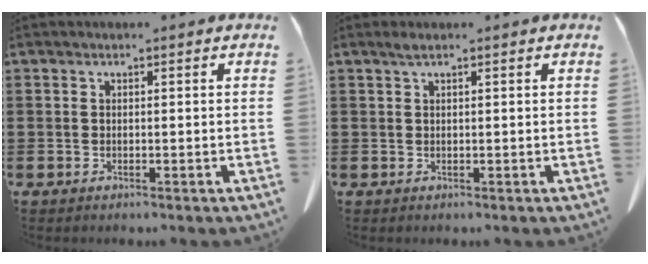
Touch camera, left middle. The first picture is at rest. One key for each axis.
{"total": 0.9, "fx": 0.5, "fy": 0.1, "fz": 0.8, "tx": -0.016, "ty": 0.001, "tz": 0.008}